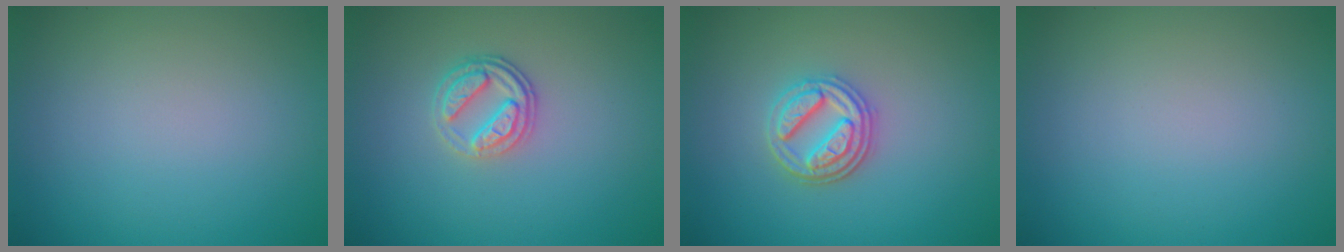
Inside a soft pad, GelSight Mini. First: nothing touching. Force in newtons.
{"total": 2.8, "press": 2.4, "slide": 1.3}
{"total": 3.4, "press": 3.0, "slide": 1.7}
{"total": 0.0}